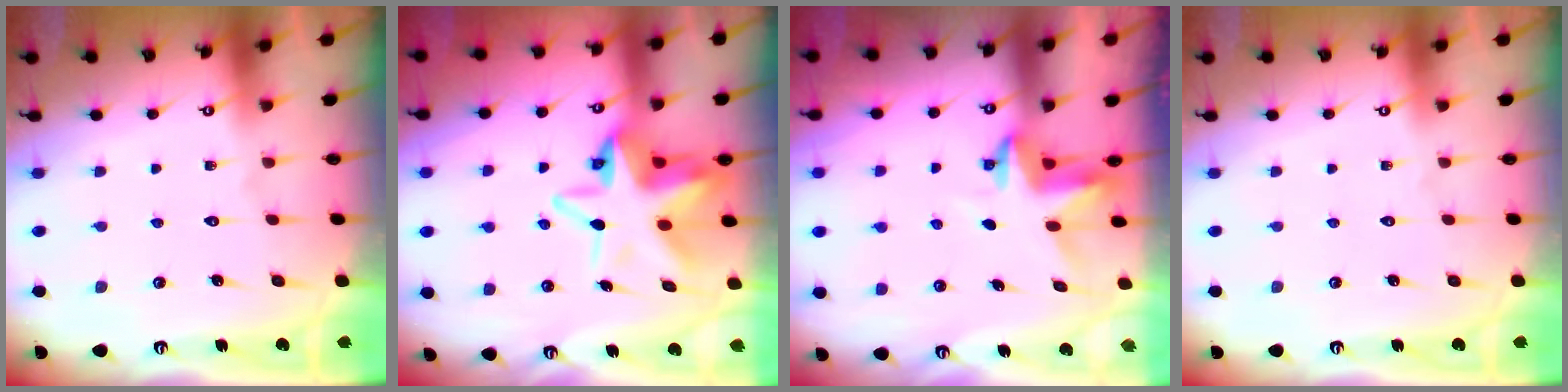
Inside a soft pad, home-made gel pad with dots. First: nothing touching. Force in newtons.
{"total": 12.4, "press": 12.2, "slide": 2.1}
{"total": 3.9, "press": 3.9, "slide": 0.4}
{"total": 0.0}